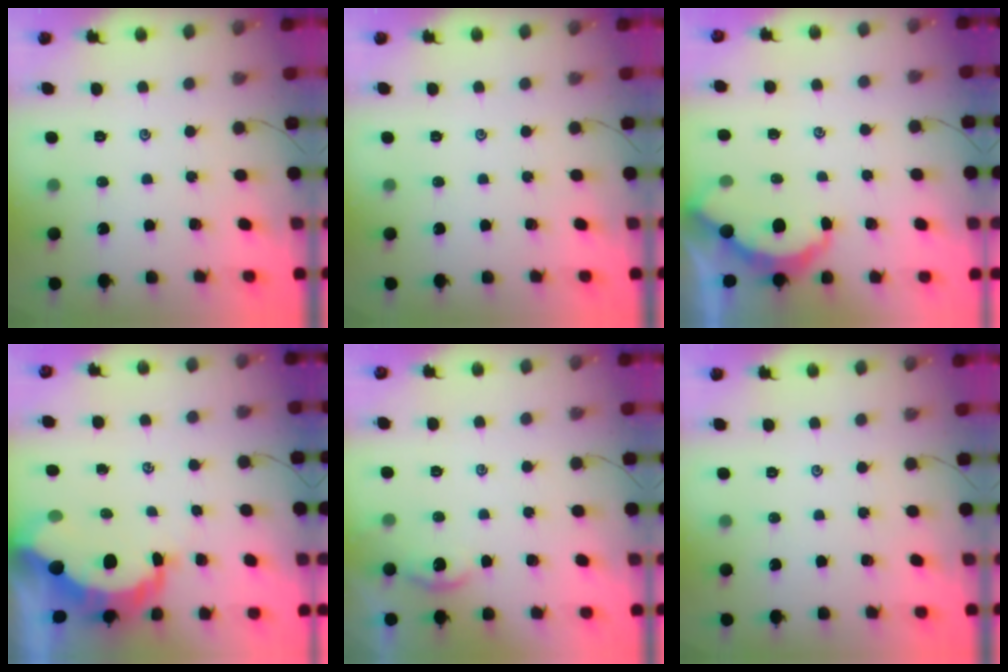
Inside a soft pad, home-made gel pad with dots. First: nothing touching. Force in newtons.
{"total": 0.0}
{"total": 4.2, "press": 4.1, "slide": 0.4}
{"total": 10.1, "press": 10.0, "slide": 1.2}
{"total": 3.4, "press": 3.4, "slide": 0.4}
{"total": 0.0}